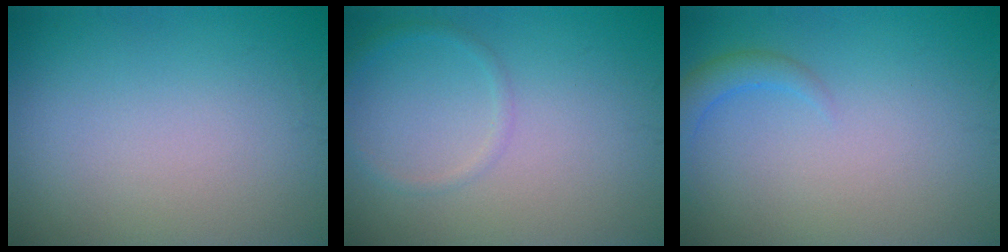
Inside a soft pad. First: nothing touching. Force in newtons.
{"total": 1.1, "press": 1.1, "slide": 0.1}
{"total": 2.0, "press": 1.9, "slide": 0.1}